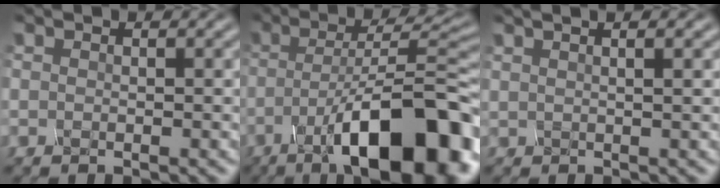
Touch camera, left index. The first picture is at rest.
{"total": 14.4, "force": [-8.4, 5.3, 10.4], "torque": [-0.157, 0.007, -0.122]}
{"total": 2.5, "force": [1.6, 0.6, 1.8], "torque": [-0.015, 0.030, 0.001]}